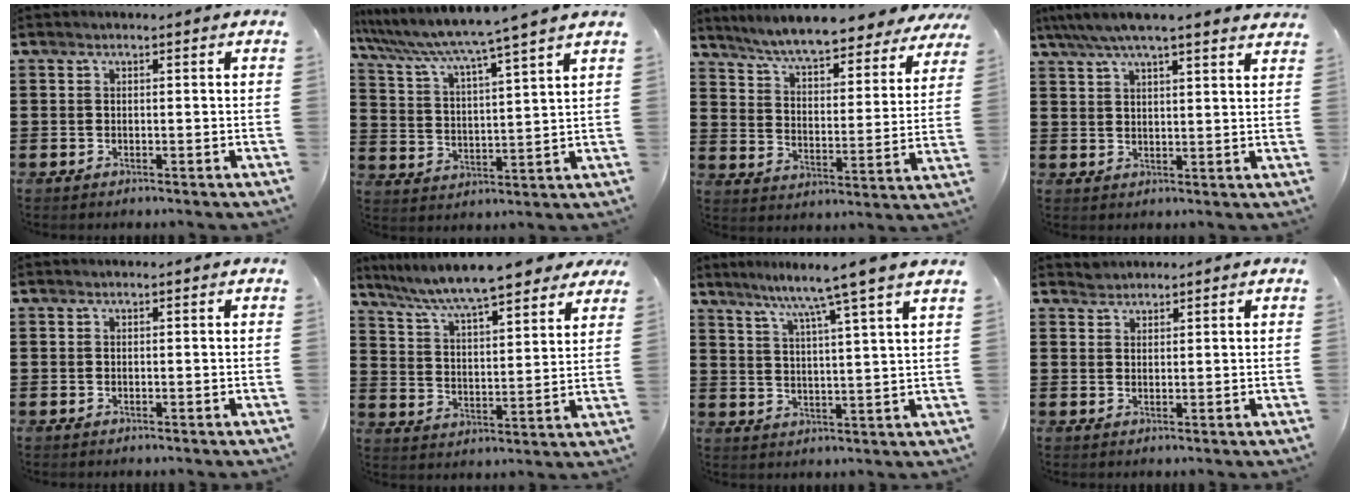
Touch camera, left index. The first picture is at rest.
{"total": 5.3, "force": [4.5, -1.3, 2.4], "torque": [-0.071, -0.044, 0.068]}
{"total": 7.1, "force": [6.7, 0.0, 2.5], "torque": [-0.078, -0.044, 0.115]}
{"total": 4.9, "force": [4.2, 0.6, 2.4], "torque": [-0.058, -0.010, 0.075]}
{"total": 0.0}
{"total": 8.2, "force": [7.3, 0.5, 3.7], "torque": [-0.103, -0.035, 0.123]}
{"total": 6.9, "force": [5.6, -1.7, 3.6], "torque": [-0.090, -0.036, 0.089]}
{"total": 1.4, "force": [1.3, 0.4, -0.2], "torque": [0.000, 0.000, 0.028]}